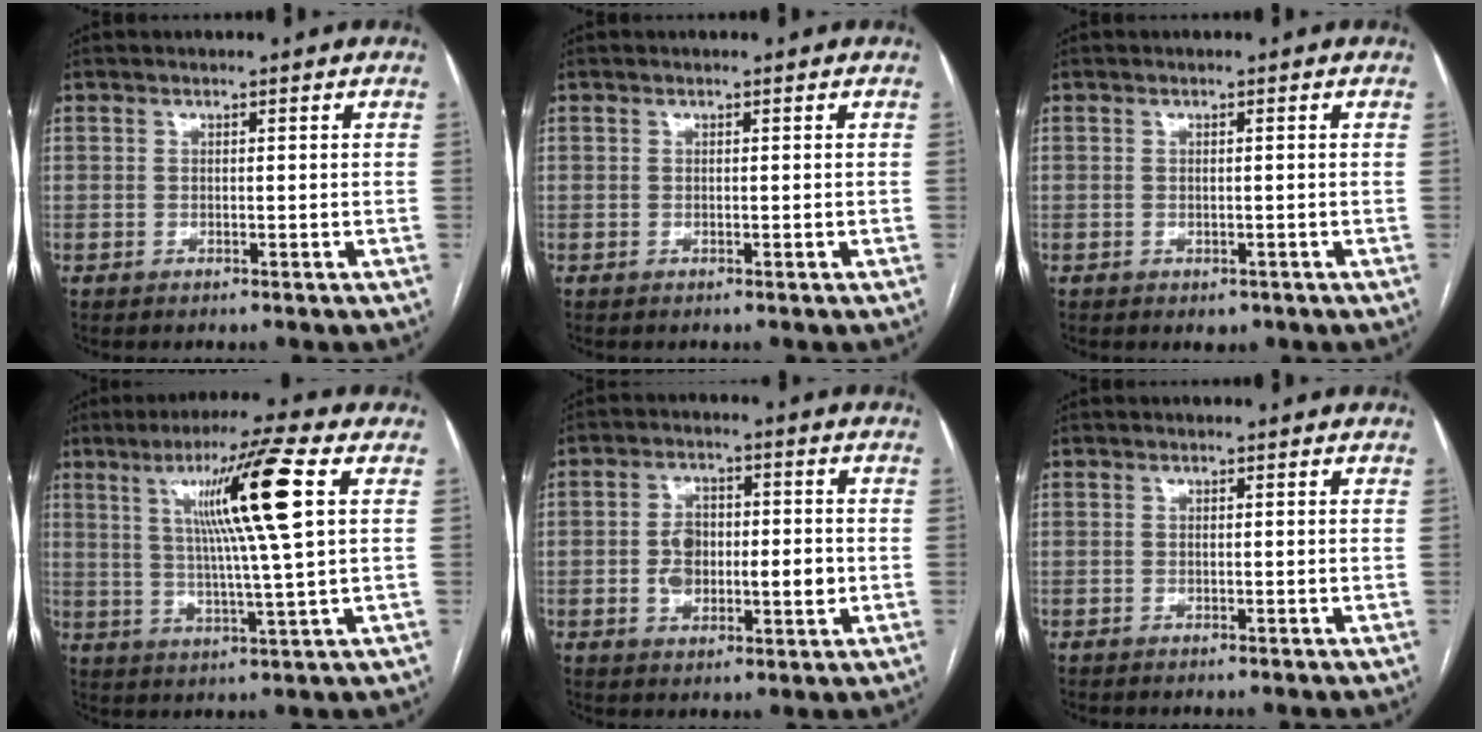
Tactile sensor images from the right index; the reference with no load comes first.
{"total": 0.0}
{"total": 1.5, "force": [-0.7, 0.9, 1.0], "torque": [-0.010, -0.001, -0.001]}
{"total": 13.2, "force": [4.0, -1.4, 12.5], "torque": [-0.214, 0.007, 0.070]}
{"total": 8.0, "force": [-0.7, 4.4, 6.6], "torque": [-0.116, 0.012, -0.006]}
{"total": 0.0}